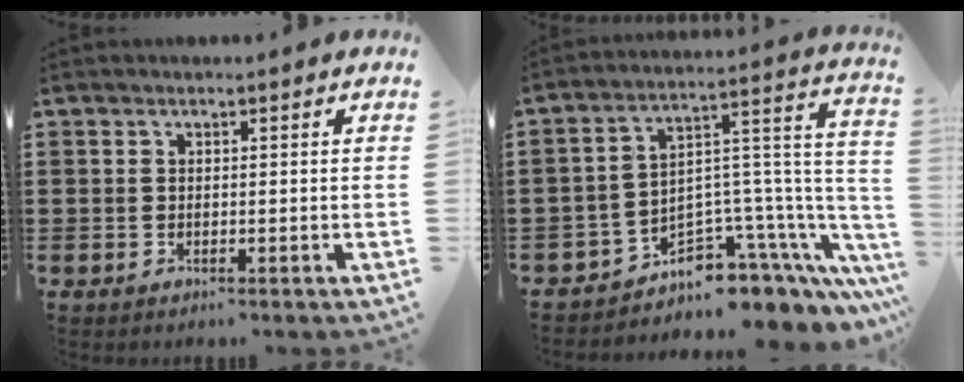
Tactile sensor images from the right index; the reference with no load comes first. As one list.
[{"total": 6.5, "force": [-4.6, 3.9, 2.4], "torque": [-0.045, -0.019, -0.078]}]